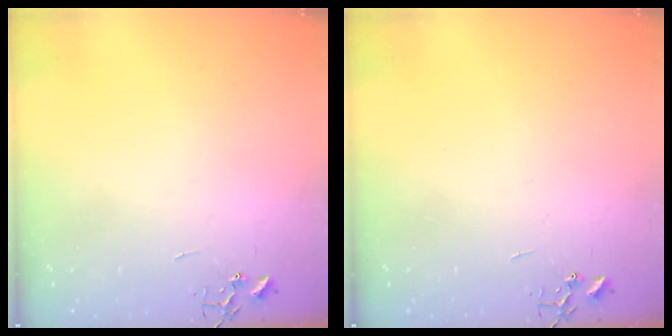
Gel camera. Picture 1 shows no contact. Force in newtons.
{"total": 0.0}